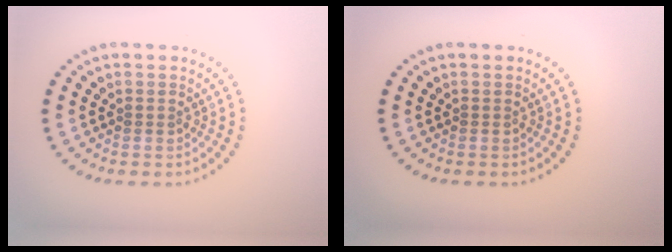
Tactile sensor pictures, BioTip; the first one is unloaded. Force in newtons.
{"total": 0.0}